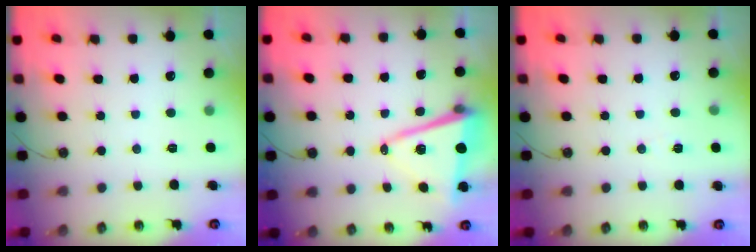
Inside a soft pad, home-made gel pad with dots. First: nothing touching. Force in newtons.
{"total": 11.3, "press": 11.1, "slide": 2.1}
{"total": 3.3, "press": 2.7, "slide": 1.9}